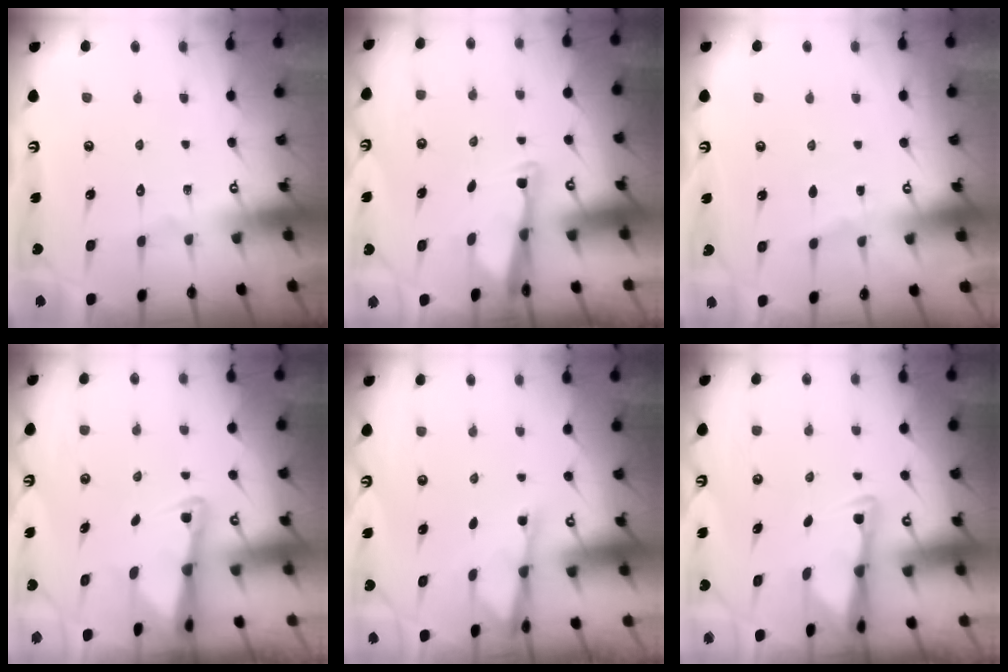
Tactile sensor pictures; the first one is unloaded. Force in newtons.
{"total": 2.8, "press": 2.7, "slide": 0.7}
{"total": 2.3, "press": 2.3, "slide": 0.3}
{"total": 2.6, "press": 2.5, "slide": 0.5}
{"total": 2.3, "press": 2.2, "slide": 0.3}
{"total": 3.0, "press": 2.9, "slide": 0.5}